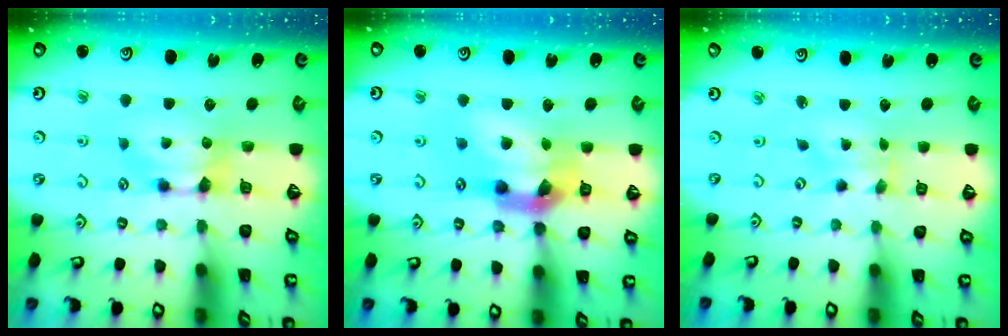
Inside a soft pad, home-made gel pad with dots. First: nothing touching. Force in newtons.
{"total": 8.9, "press": 8.5, "slide": 2.6}
{"total": 2.0, "press": 1.7, "slide": 1.0}